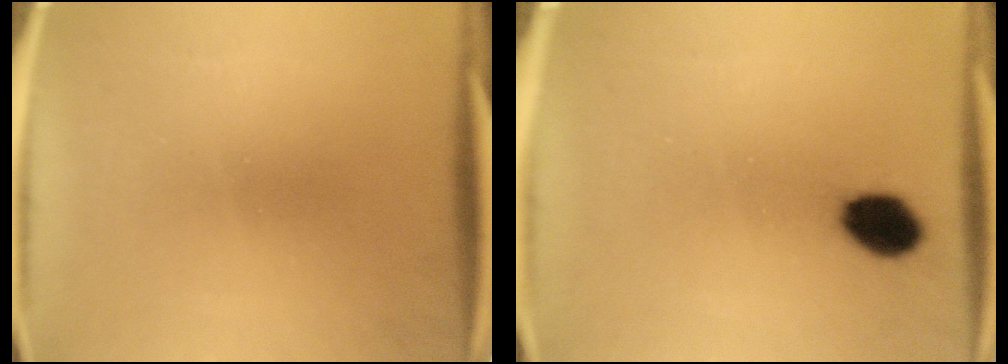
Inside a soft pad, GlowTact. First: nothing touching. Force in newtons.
{"total": 6.8}